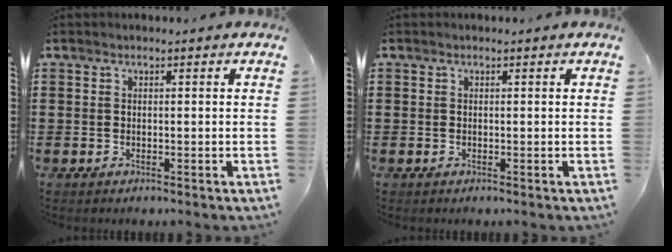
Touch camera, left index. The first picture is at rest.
{"total": 0.0}